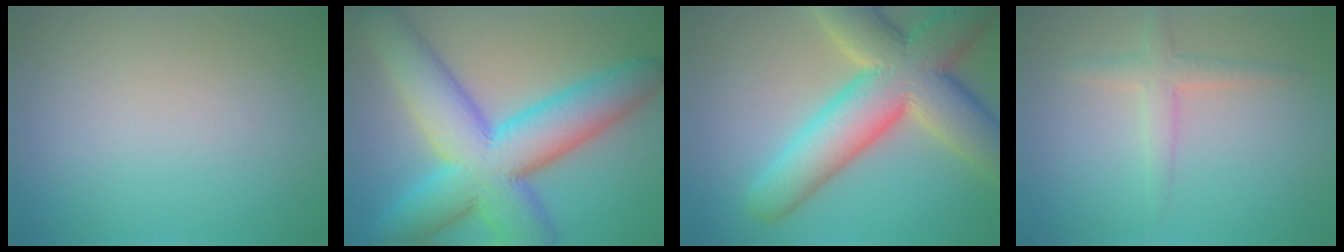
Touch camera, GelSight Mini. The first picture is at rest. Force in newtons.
{"total": 13.5, "press": 13.5, "slide": 0.0}
{"total": 12.4, "press": 12.3, "slide": 1.2}
{"total": 2.2, "press": 2.2, "slide": 0.1}